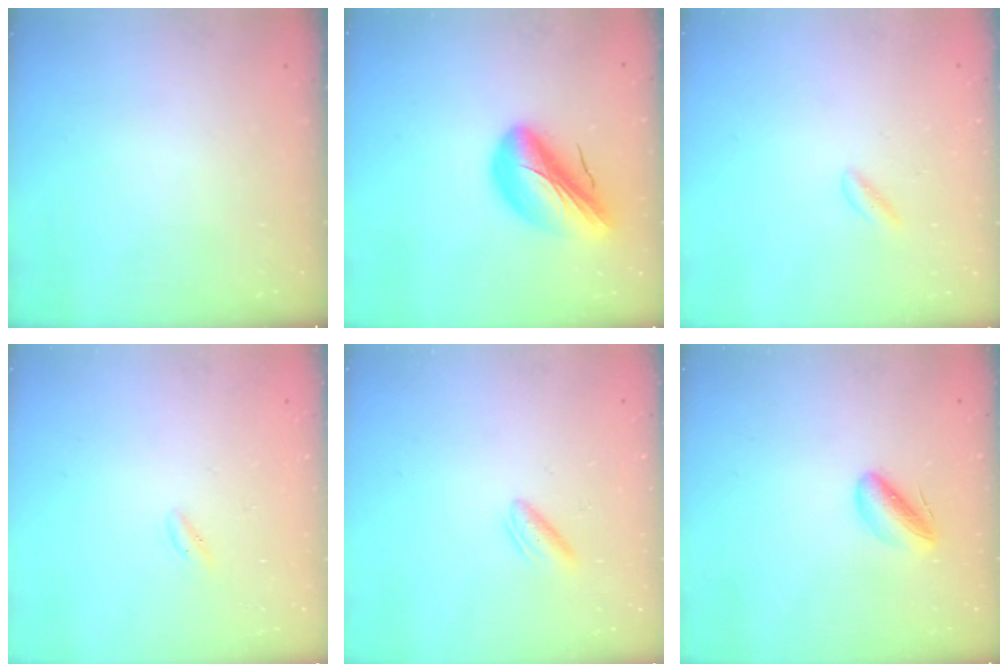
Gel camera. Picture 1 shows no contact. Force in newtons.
{"total": 14.9, "press": 14.4, "slide": 4.0}
{"total": 1.9, "press": 1.8, "slide": 0.8}
{"total": 0.0}
{"total": 3.0, "press": 2.8, "slide": 0.9}
{"total": 6.1, "press": 5.9, "slide": 1.6}